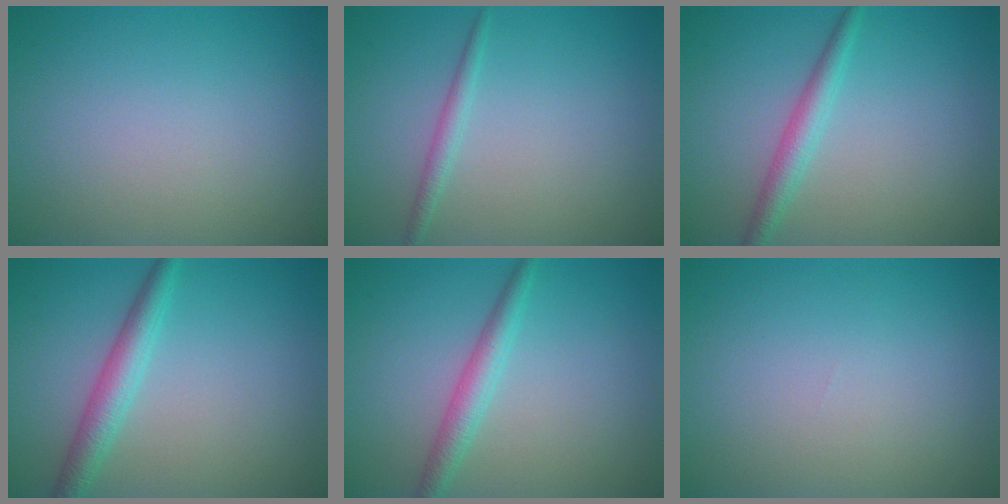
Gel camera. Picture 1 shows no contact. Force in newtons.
{"total": 1.3, "press": 1.3, "slide": 0.0}
{"total": 2.3, "press": 2.3, "slide": 0.0}
{"total": 3.1, "press": 3.1, "slide": 0.1}
{"total": 2.5, "press": 2.5, "slide": 0.1}
{"total": 0.0}